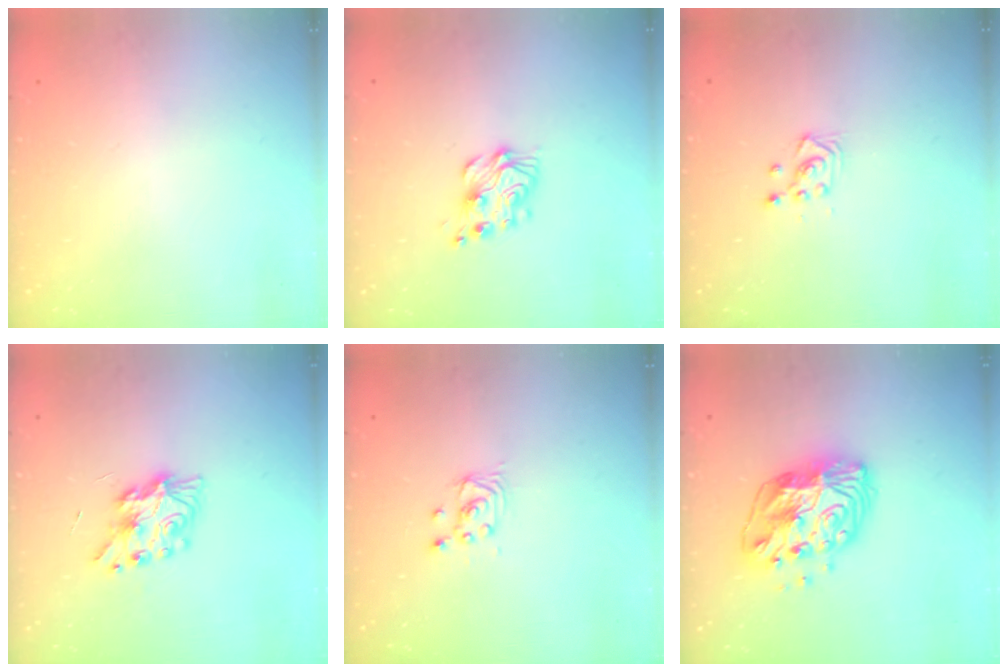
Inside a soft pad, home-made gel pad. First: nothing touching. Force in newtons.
{"total": 8.1, "press": 8.1, "slide": 0.4}
{"total": 3.0, "press": 3.0, "slide": 0.5}
{"total": 8.3, "press": 8.2, "slide": 0.2}
{"total": 2.5, "press": 2.5, "slide": 0.2}
{"total": 14.1, "press": 14.1, "slide": 1.2}